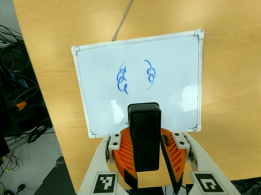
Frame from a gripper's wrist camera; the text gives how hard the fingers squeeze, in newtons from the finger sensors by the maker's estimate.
{"total": 8.3, "left": 9.0, "right": 7.6}